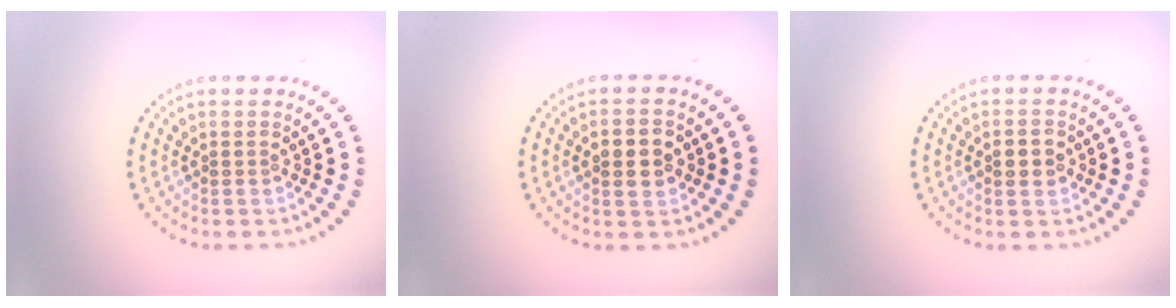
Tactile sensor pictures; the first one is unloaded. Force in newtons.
{"total": 2.8, "press": 2.8, "slide": 0.1}
{"total": 2.2, "press": 2.2, "slide": 0.2}